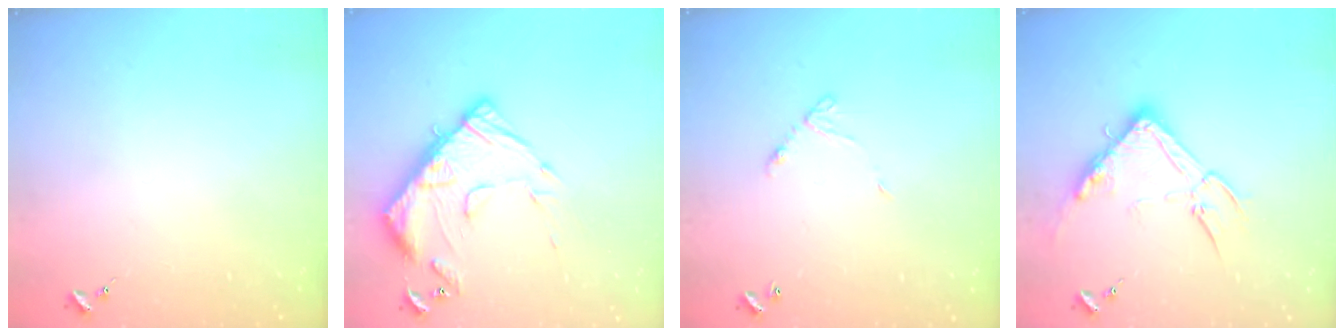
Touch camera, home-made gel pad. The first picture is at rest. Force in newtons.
{"total": 16.6, "press": 16.6, "slide": 1.4}
{"total": 6.2, "press": 6.2, "slide": 0.4}
{"total": 15.6, "press": 15.6, "slide": 0.6}